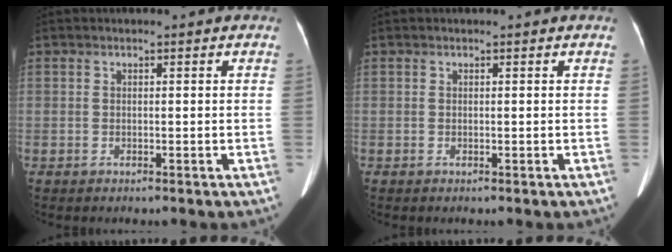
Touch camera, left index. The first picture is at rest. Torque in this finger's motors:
{"motor_torque": [0.01, 0.00, 0.00, 0.00]}